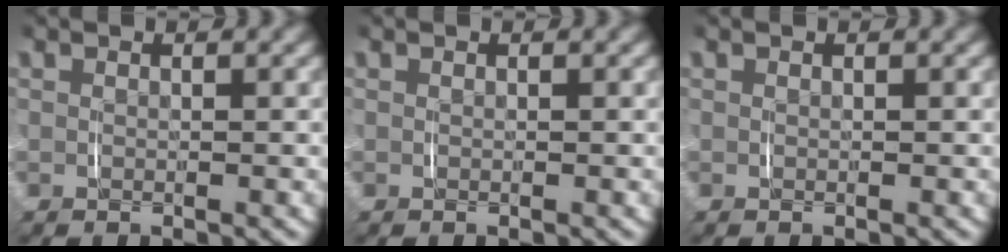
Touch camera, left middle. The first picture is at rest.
{"total": 0.0}
{"total": 0.0}